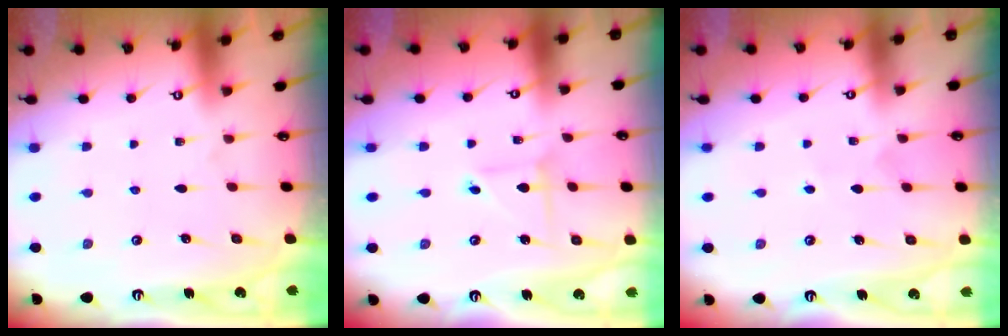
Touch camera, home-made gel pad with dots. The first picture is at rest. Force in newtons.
{"total": 2.4, "press": 2.4, "slide": 0.3}
{"total": 3.5, "press": 3.3, "slide": 1.1}